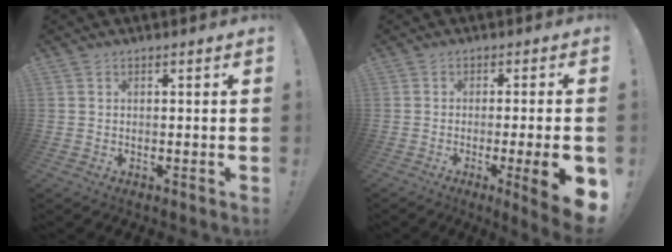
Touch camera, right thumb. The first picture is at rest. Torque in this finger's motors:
{"motor_torque": [2.12, 2.86, 1.57, -1.17, 0.37]}